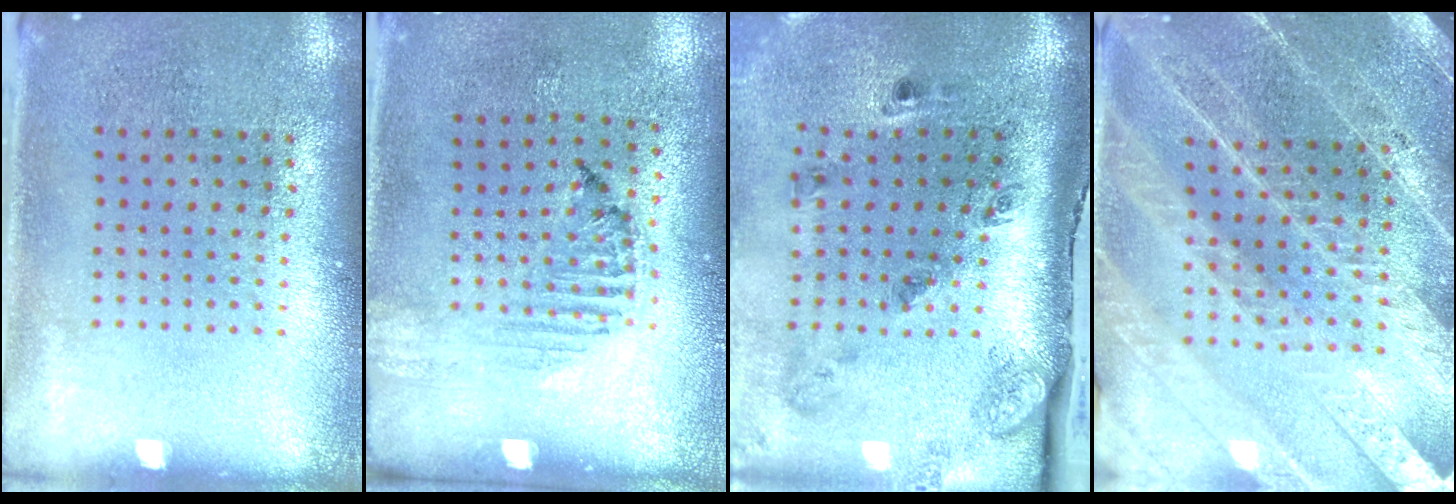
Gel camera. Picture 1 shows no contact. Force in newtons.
{"total": 1.2, "press": 1.2, "slide": 0.4}
{"total": 2.9, "press": 1.8, "slide": 2.2}
{"total": 4.2, "press": 3.8, "slide": 1.8}